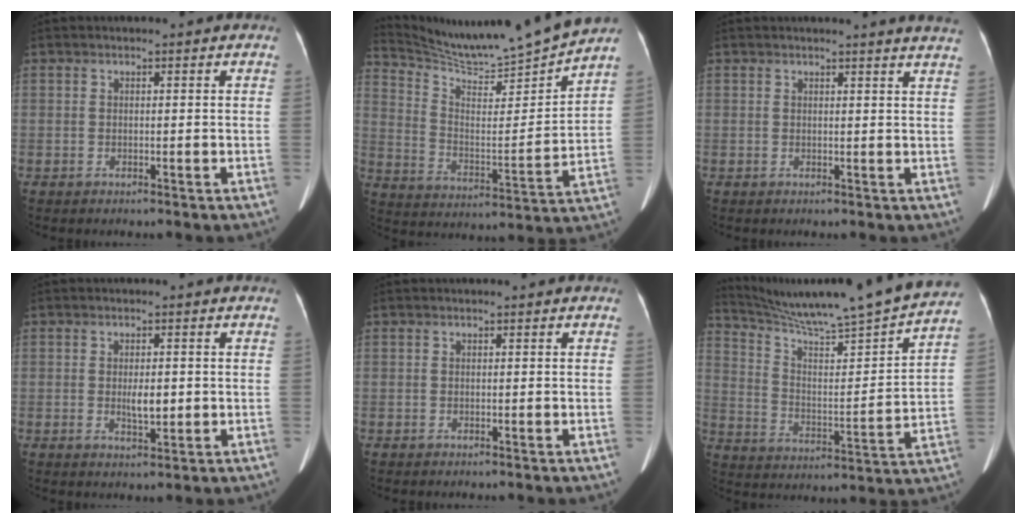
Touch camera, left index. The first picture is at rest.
{"total": 15.1, "force": [14.6, -2.0, 3.4], "torque": [-0.074, -0.042, 0.241]}
{"total": 6.3, "force": [5.9, -0.7, 2.1], "torque": [-0.023, -0.015, 0.042]}
{"total": 3.2, "force": [-0.2, 1.1, 3.0], "torque": [-0.053, -0.003, 0.001]}
{"total": 0.0}
{"total": 23.3, "force": [20.9, -0.5, 10.3], "torque": [-0.171, -0.042, 0.306]}